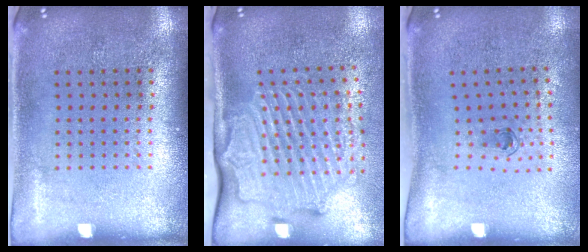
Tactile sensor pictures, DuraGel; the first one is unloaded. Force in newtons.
{"total": 3.0, "press": 2.3, "slide": 2.0}
{"total": 0.6, "press": 0.3, "slide": 0.6}